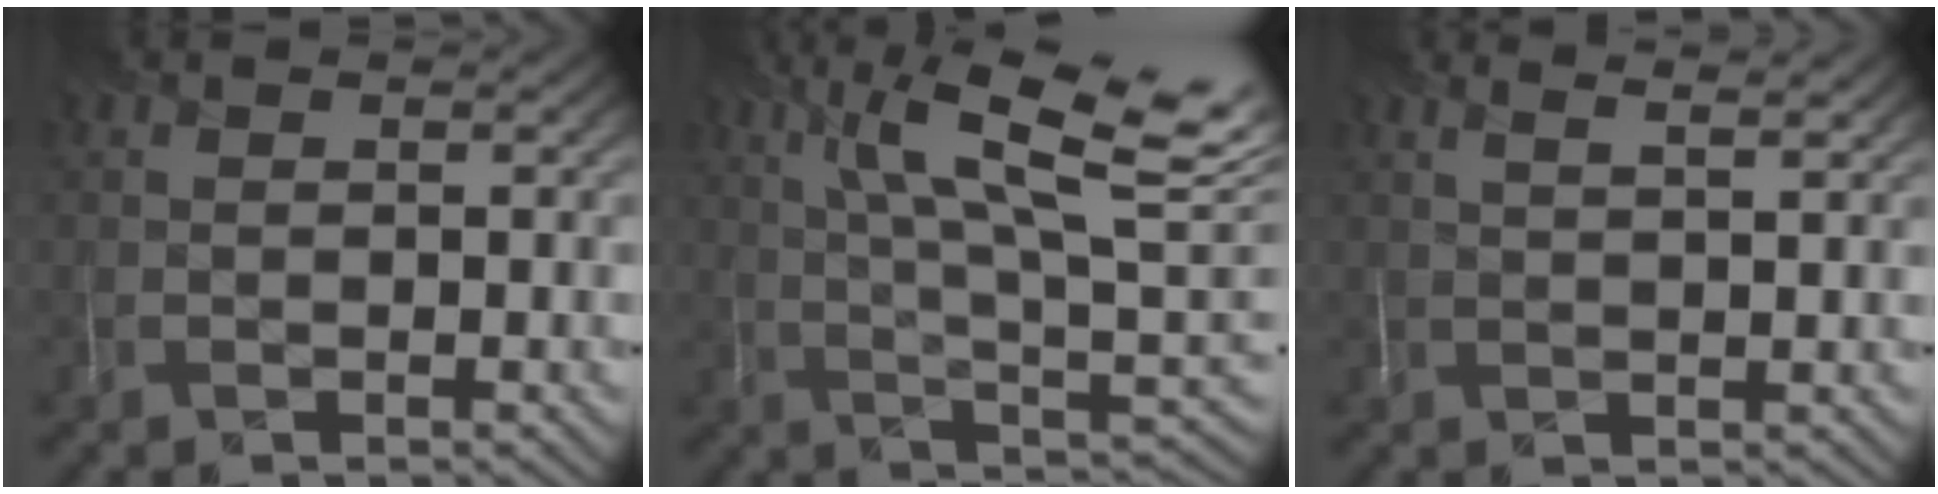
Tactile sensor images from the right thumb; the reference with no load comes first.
{"total": 16.1, "force": [6.6, 4.7, 14.0], "torque": [-0.236, 0.006, 0.122]}
{"total": 4.6, "force": [3.1, 1.3, 3.1], "torque": [-0.028, 0.020, 0.026]}